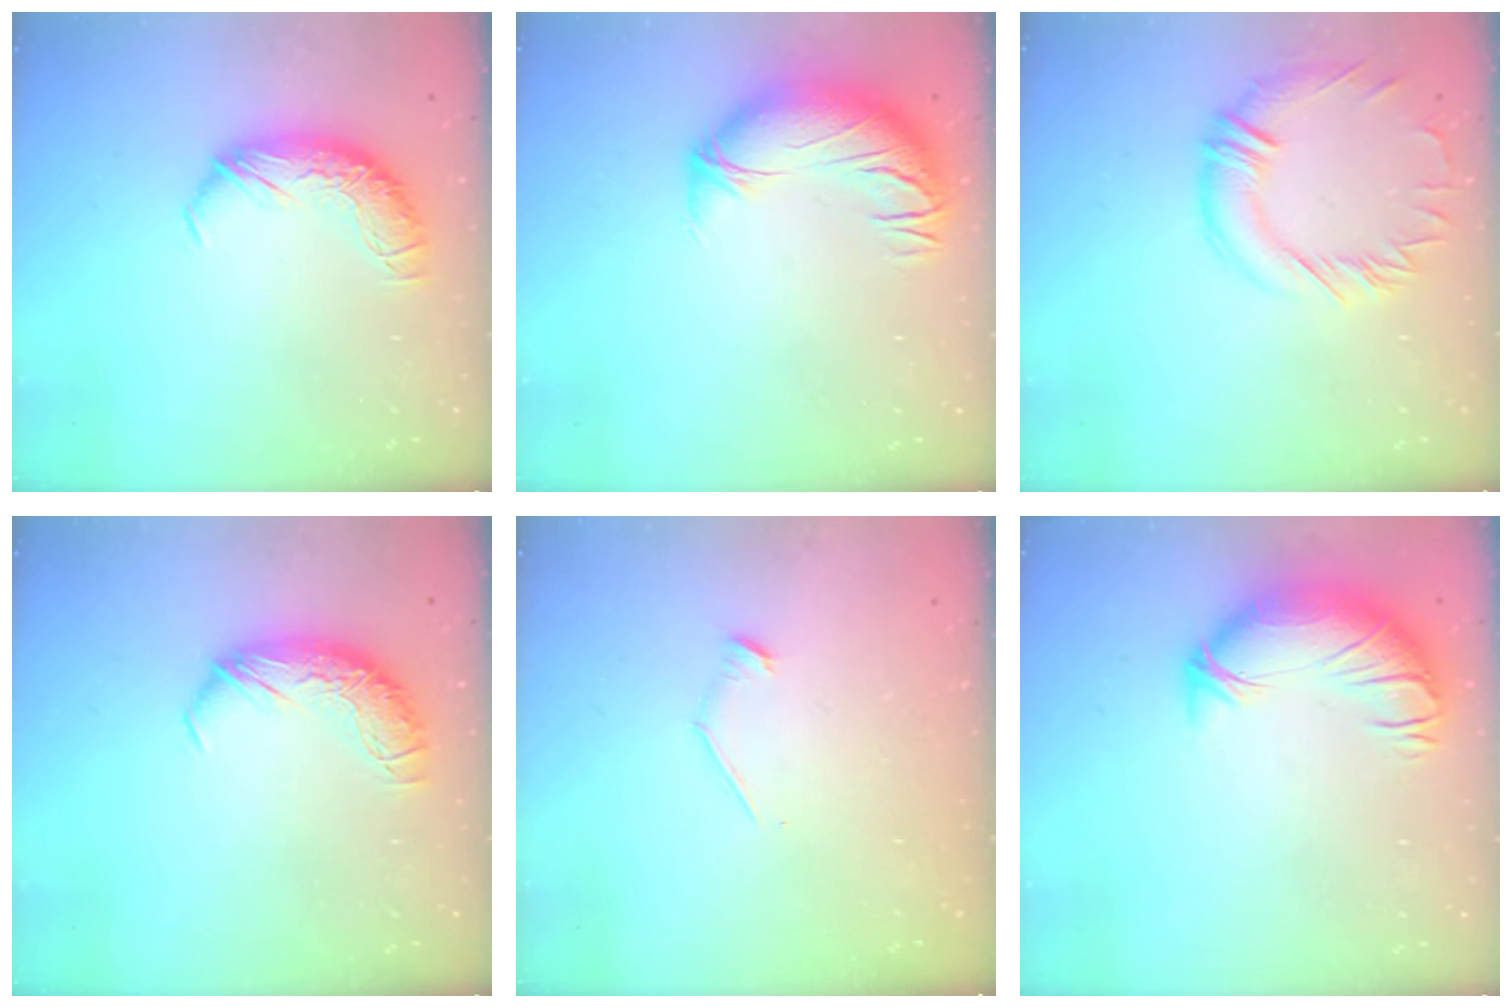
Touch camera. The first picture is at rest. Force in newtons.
{"total": 2.4, "press": 1.1, "slide": 2.1}
{"total": 2.3, "press": 2.0, "slide": 1.2}
{"total": 0.0}
{"total": 7.9, "press": 7.8, "slide": 0.6}
{"total": 3.3, "press": 0.7, "slide": 3.3}